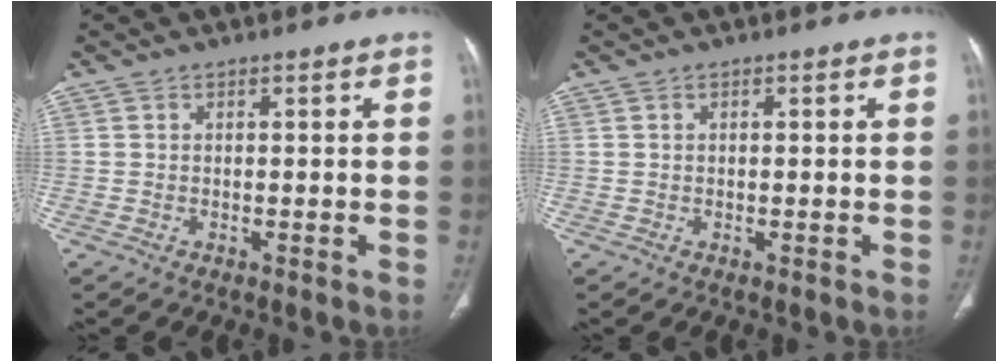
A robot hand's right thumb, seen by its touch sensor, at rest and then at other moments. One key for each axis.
{"total": 0.0}